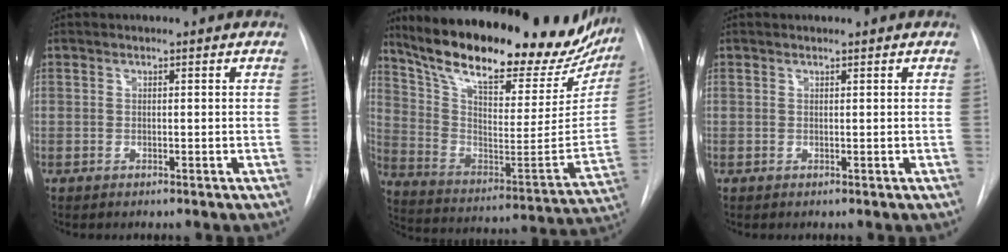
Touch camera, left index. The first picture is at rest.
{"total": 33.2, "force": [26.6, 9.3, 17.5], "torque": [-0.291, -0.041, 0.375]}
{"total": 0.0}